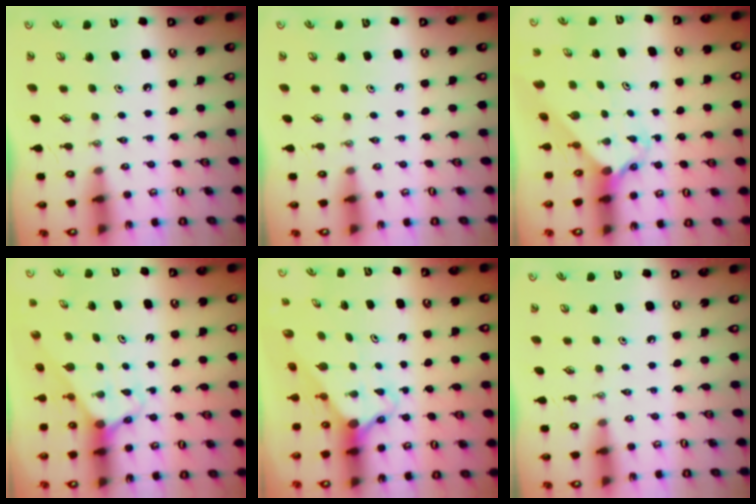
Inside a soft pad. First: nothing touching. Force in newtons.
{"total": 0.0}
{"total": 2.3, "press": 2.3, "slide": 0.3}
{"total": 2.5, "press": 2.5, "slide": 0.2}
{"total": 3.0, "press": 3.0, "slide": 0.2}
{"total": 0.0}